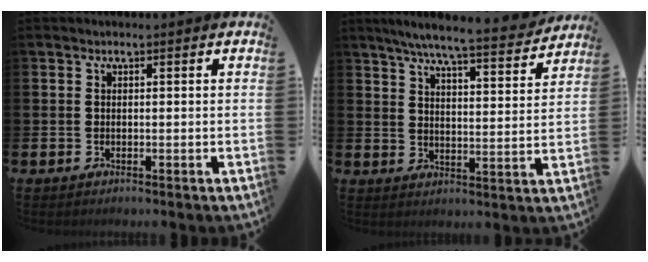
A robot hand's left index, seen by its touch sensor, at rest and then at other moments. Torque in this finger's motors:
{"motor_torque": [1.05, -1.09, 0.78, 0.21]}